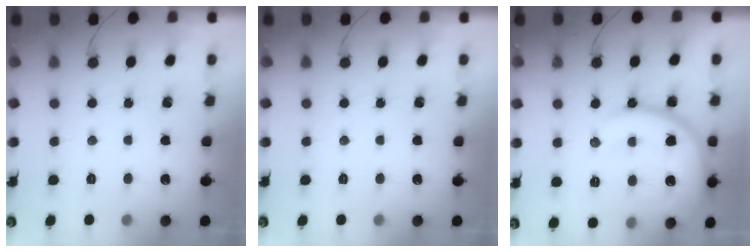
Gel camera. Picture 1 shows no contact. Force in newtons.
{"total": 0.0}
{"total": 17.3, "press": 17.2, "slide": 1.3}